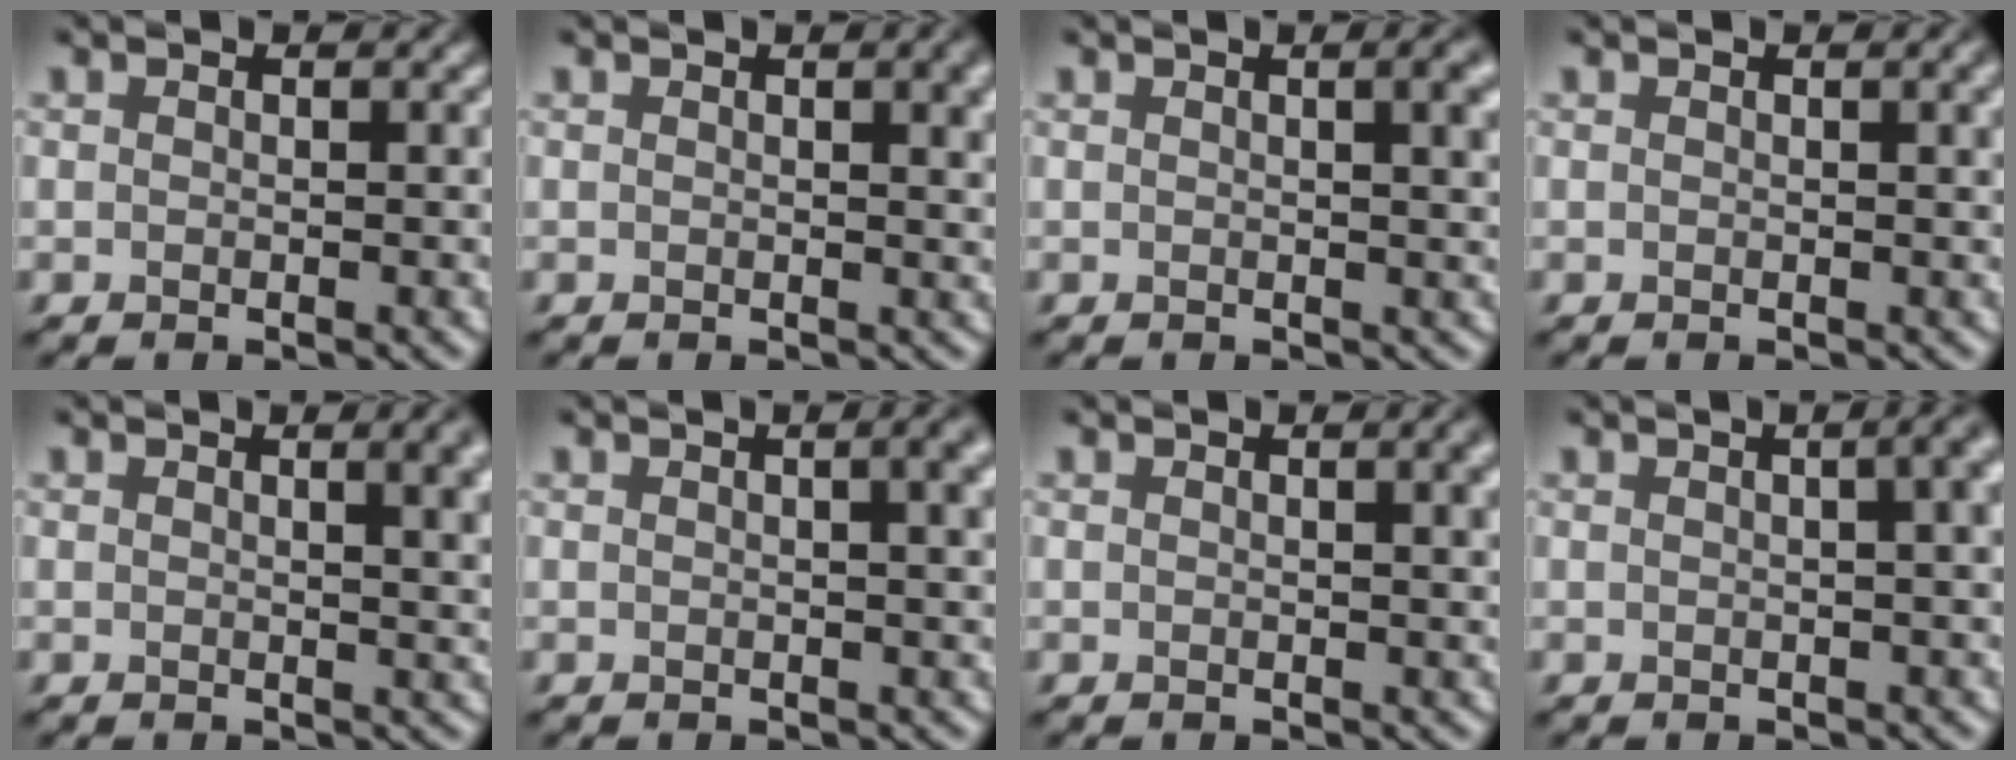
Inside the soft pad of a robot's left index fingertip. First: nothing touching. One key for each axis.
{"total": 3.1, "fx": 1.2, "fy": 1.1, "fz": 2.6, "tx": -0.021, "ty": 0.004, "tz": 0.015}
{"total": 4.1, "fx": 1.3, "fy": 1.6, "fz": 3.6, "tx": -0.024, "ty": 0.013, "tz": 0.009}
{"total": 1.9, "fx": 0.7, "fy": 0.6, "fz": 1.7, "tx": -0.015, "ty": 0.005, "tz": 0.008}
{"total": 5.0, "fx": 1.7, "fy": 2.1, "fz": 4.2, "tx": -0.023, "ty": 0.011, "tz": 0.018}
{"total": 5.2, "fx": 1.8, "fy": 2.3, "fz": 4.4, "tx": -0.023, "ty": 0.026, "tz": 0.000}
{"total": 3.0, "fx": 1.1, "fy": 1.0, "fz": 2.6, "tx": -0.019, "ty": 0.007, "tz": 0.012}
{"total": 8.3, "fx": 2.4, "fy": 4.4, "fz": 6.6, "tx": -0.006, "ty": 0.053, "tz": -0.011}